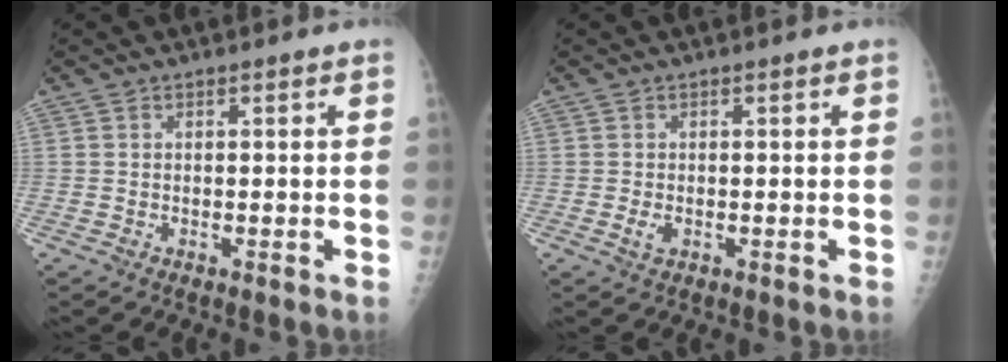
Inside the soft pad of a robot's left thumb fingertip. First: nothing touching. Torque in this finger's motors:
{"motor_torque": [-0.14, 0.05, 0.08, -0.01, 0.01]}